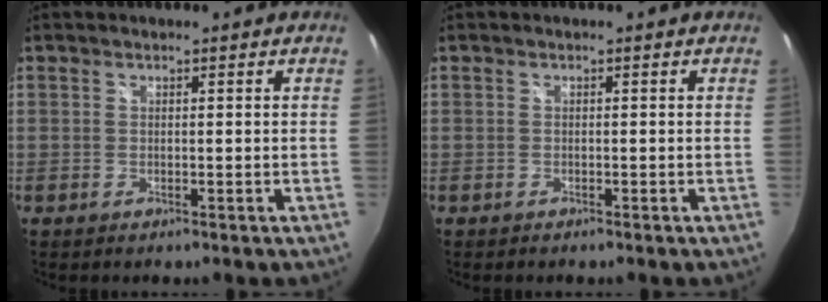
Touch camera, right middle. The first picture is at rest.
{"total": 0.0}